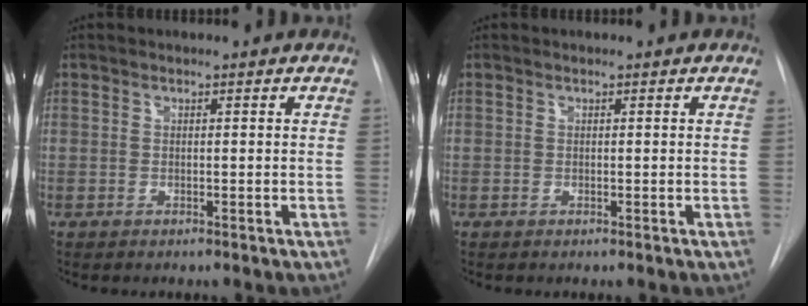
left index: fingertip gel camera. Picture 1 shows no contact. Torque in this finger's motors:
{"motor_torque": [-0.21, 0.30, 0.01, -0.01]}